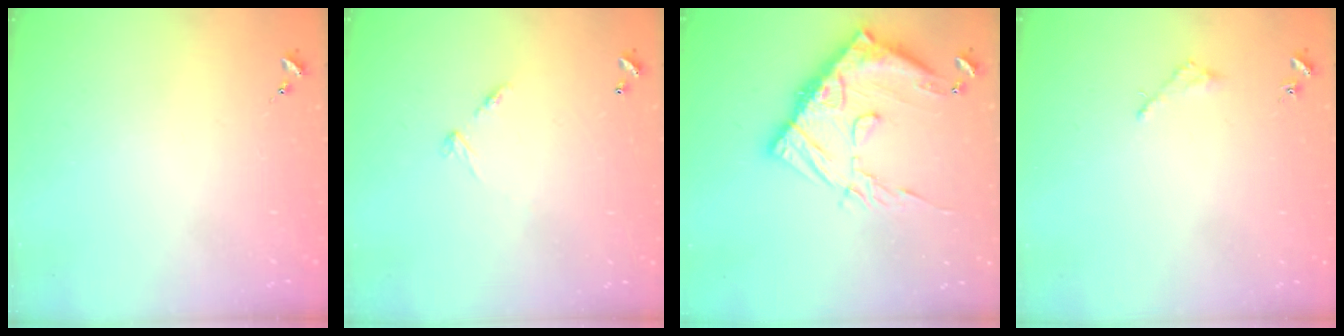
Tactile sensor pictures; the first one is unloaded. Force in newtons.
{"total": 6.0, "press": 6.0, "slide": 0.5}
{"total": 19.6, "press": 19.5, "slide": 2.0}
{"total": 1.6, "press": 1.6, "slide": 0.2}